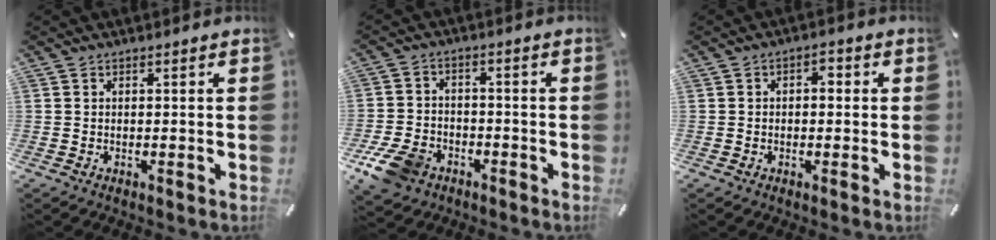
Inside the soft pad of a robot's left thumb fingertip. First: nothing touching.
{"total": 9.2, "force": [-5.4, 6.2, 4.1], "torque": [-0.090, 0.033, -0.100]}
{"total": 2.5, "force": [-0.6, 1.7, 1.8], "torque": [-0.027, 0.010, -0.017]}